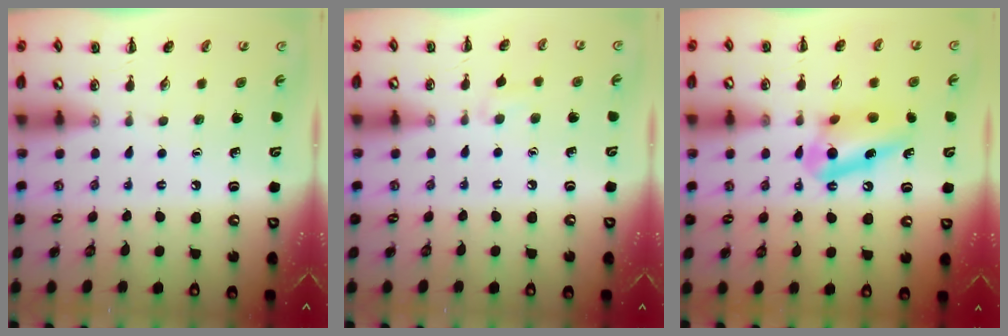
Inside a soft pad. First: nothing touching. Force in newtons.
{"total": 4.5, "press": 4.2, "slide": 1.6}
{"total": 10.7, "press": 10.6, "slide": 1.2}